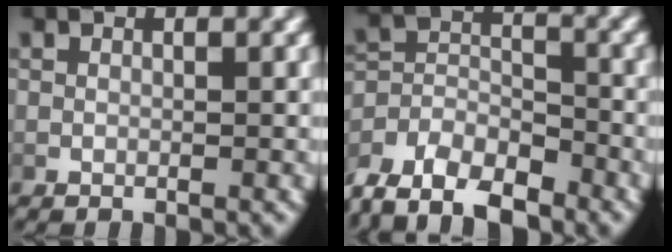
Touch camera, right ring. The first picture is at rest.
{"total": 7.6, "force": [-4.0, 5.2, 3.9], "torque": [-0.094, -0.035, -0.062]}